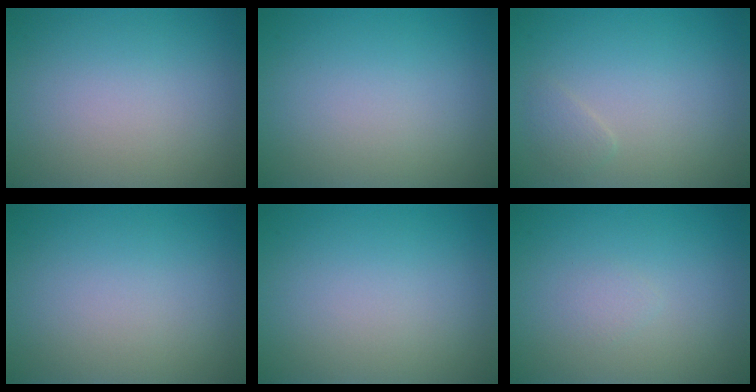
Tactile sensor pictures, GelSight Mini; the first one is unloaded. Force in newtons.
{"total": 0.0}
{"total": 0.9, "press": 0.9, "slide": 0.0}
{"total": 0.0}
{"total": 0.0}
{"total": 0.7, "press": 0.7, "slide": 0.0}